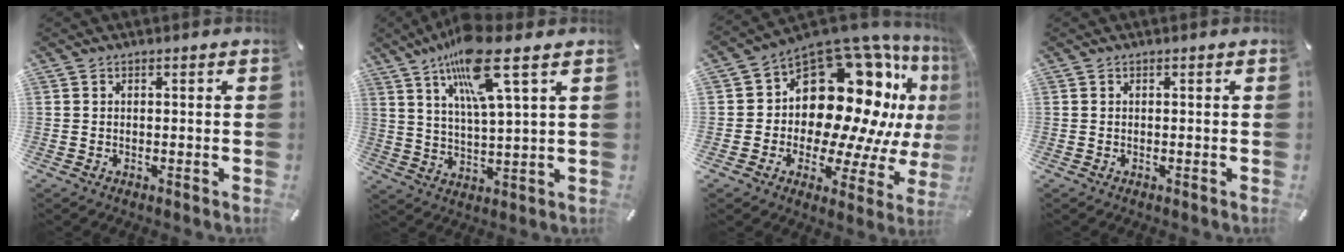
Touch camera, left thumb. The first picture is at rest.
{"total": 14.7, "force": [8.9, 2.4, 11.4], "torque": [-0.214, -0.024, 0.147]}
{"total": 20.3, "force": [7.9, 12.6, 13.9], "torque": [-0.201, -0.095, 0.146]}
{"total": 0.0}